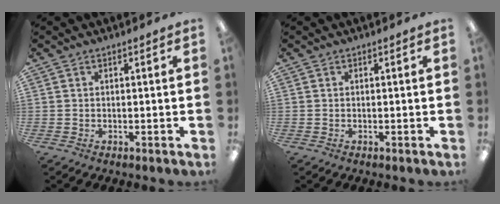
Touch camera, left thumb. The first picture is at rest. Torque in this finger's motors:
{"motor_torque": [0.00, 0.00, 0.13, -0.13, 0.00]}